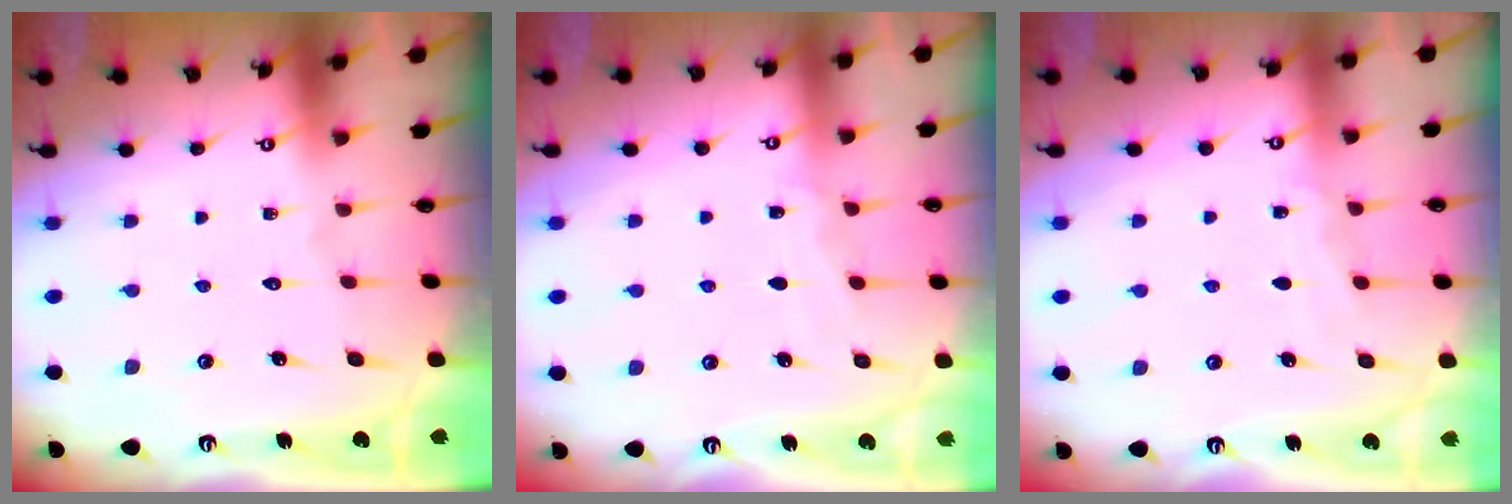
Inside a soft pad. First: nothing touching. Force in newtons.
{"total": 3.9, "press": 3.8, "slide": 0.5}
{"total": 4.6, "press": 4.5, "slide": 0.4}